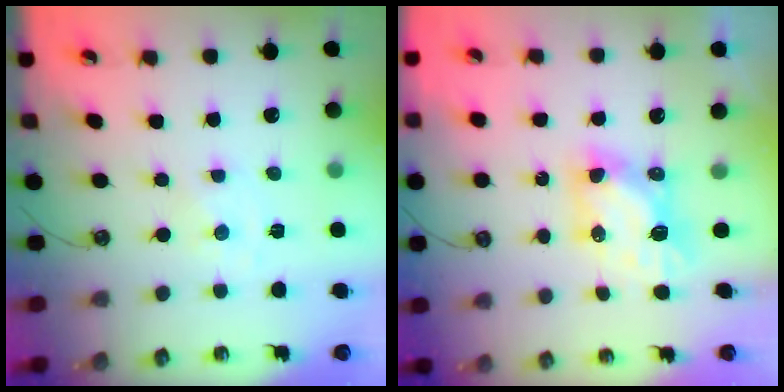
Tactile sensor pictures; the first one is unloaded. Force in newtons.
{"total": 7.0, "press": 7.0, "slide": 0.6}